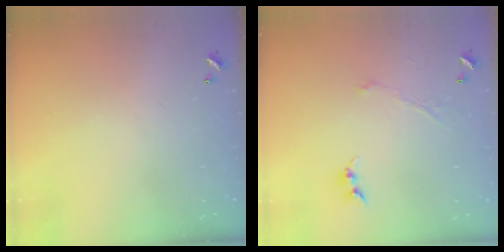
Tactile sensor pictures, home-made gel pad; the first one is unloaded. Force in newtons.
{"total": 1.0, "press": 0.9, "slide": 0.4}